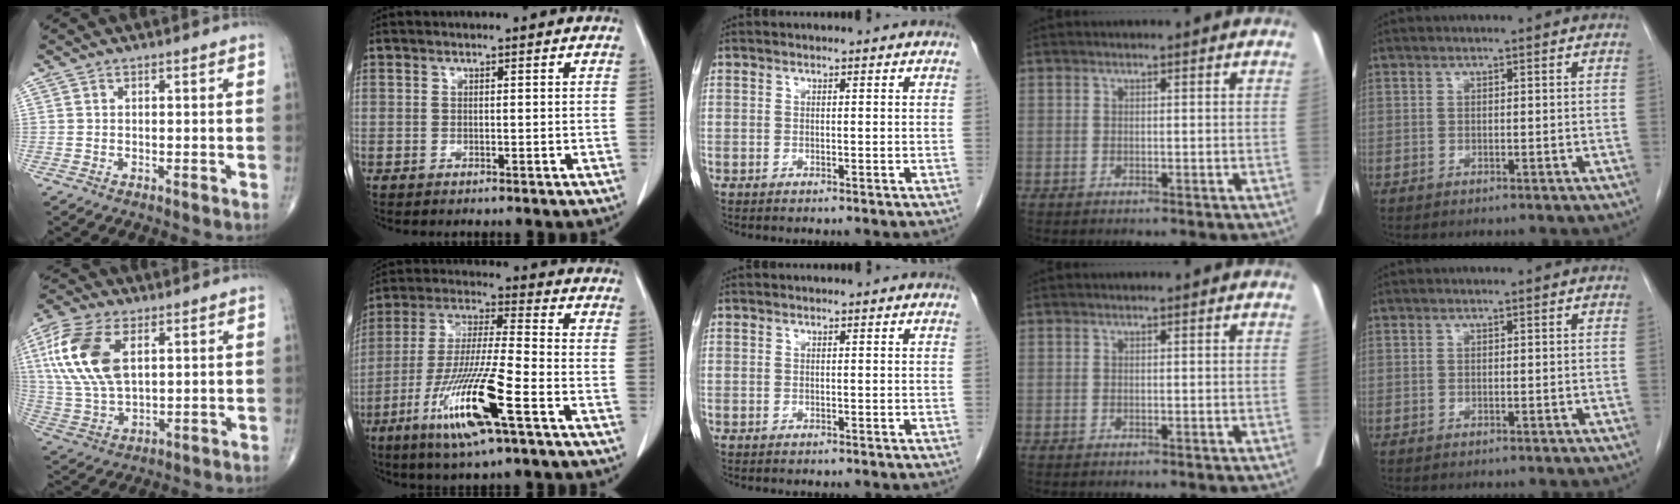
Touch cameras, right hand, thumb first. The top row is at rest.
{"thumb": {"total": 16.3, "force": [4.9, 8.8, 12.9], "torque": [-0.276, -0.005, 0.098]}, "index": {"total": 15.6, "force": [-7.2, 0.6, 13.8], "torque": [-0.281, -0.025, -0.134]}}